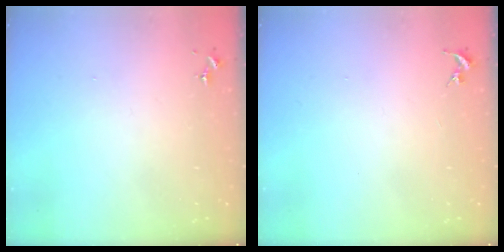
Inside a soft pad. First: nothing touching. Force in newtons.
{"total": 0.0}